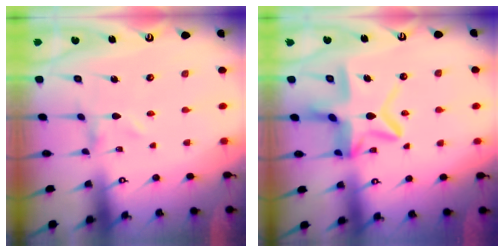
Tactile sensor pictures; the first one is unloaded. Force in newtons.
{"total": 13.6, "press": 13.6, "slide": 1.3}